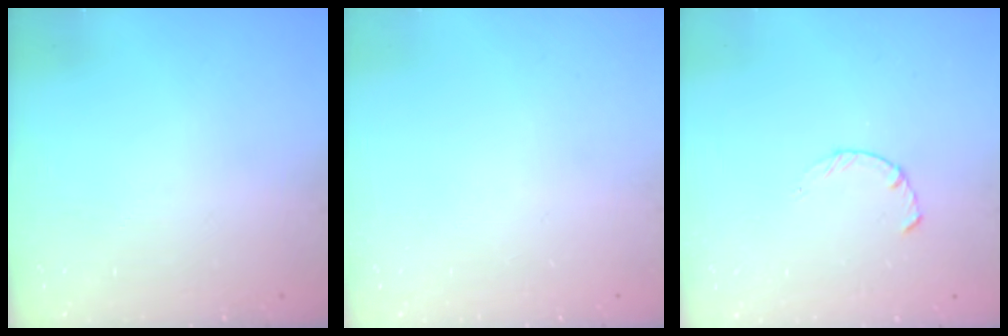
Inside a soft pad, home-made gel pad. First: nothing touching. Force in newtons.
{"total": 0.0}
{"total": 2.4, "press": 2.3, "slide": 0.4}